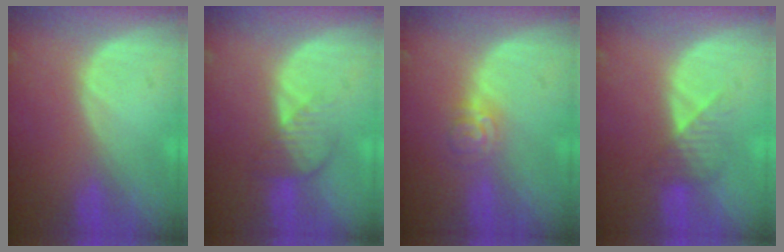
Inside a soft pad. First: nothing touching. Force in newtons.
{"total": 4.3, "press": 3.7, "slide": 2.1}
{"total": 3.6, "press": 3.5, "slide": 0.5}
{"total": 3.7, "press": 3.4, "slide": 1.3}